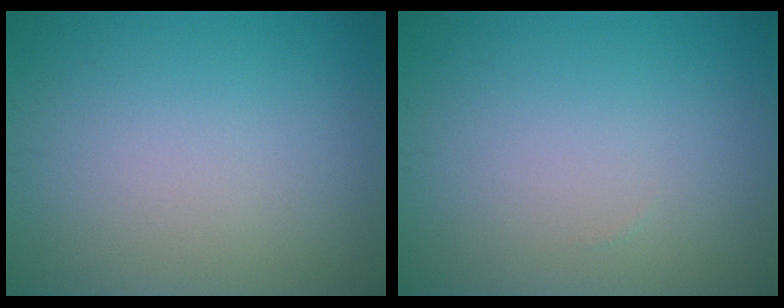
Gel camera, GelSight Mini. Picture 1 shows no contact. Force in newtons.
{"total": 0.0}